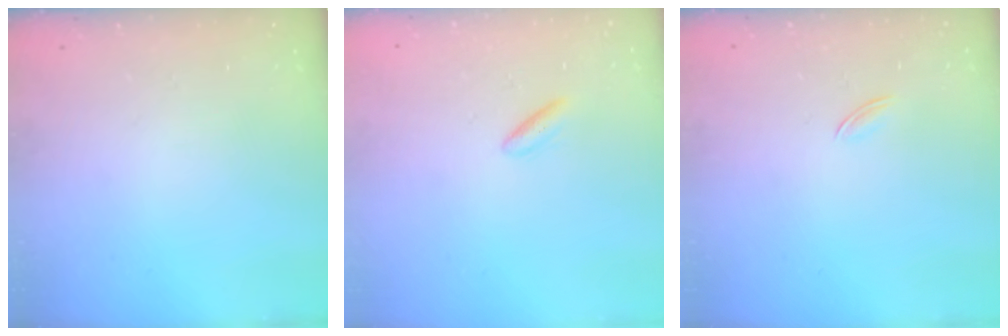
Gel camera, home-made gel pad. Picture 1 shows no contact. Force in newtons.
{"total": 2.5, "press": 2.2, "slide": 1.2}
{"total": 1.7, "press": 1.7, "slide": 0.5}